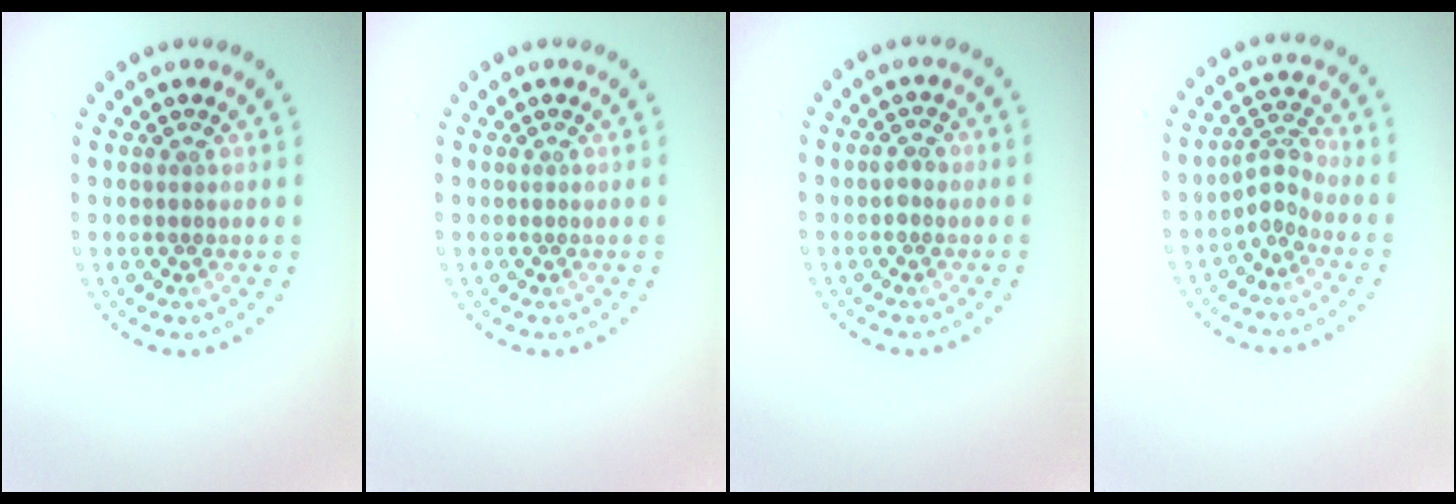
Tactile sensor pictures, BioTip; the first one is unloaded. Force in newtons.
{"total": 0.0}
{"total": 1.3, "press": 1.3, "slide": 0.2}
{"total": 2.2, "press": 1.4, "slide": 1.7}